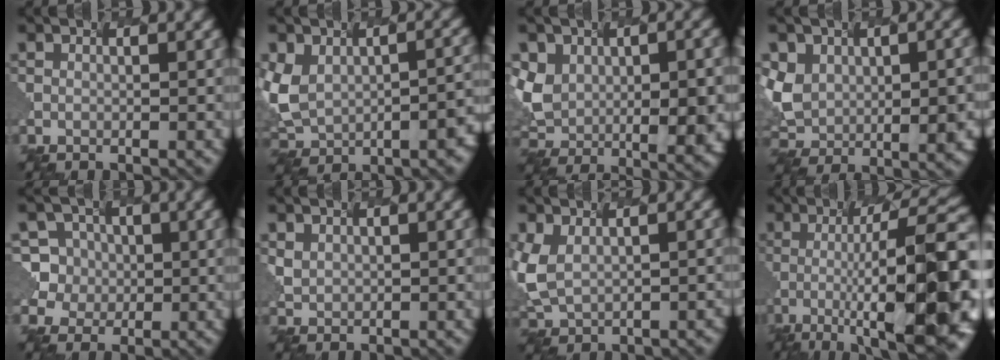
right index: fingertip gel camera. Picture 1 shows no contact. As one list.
[{"total": 9.8, "force": [-1.6, 6.6, 7.0], "torque": [-0.137, -0.027, -0.008]}, {"total": 10.1, "force": [0.1, 7.0, 7.3], "torque": [-0.146, -0.021, 0.021]}, {"total": 9.1, "force": [0.2, 6.7, 6.2], "torque": [-0.127, -0.019, 0.021]}, {"total": 4.4, "force": [0.0, 4.3, 0.9], "torque": [-0.007, 0.007, 0.011]}, {"total": 1.0, "force": [0.5, 0.9, 0.1], "torque": [-0.016, -0.001, 0.024]}, {"total": 4.9, "force": [-0.1, 3.5, 3.5], "torque": [-0.089, -0.014, 0.014]}, {"total": 15.8, "force": [-3.1, 4.4, 14.8], "torque": [-0.189, 0.014, -0.037]}]